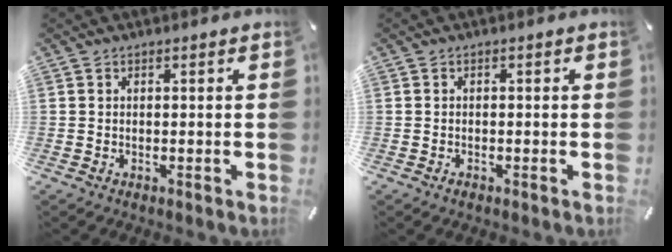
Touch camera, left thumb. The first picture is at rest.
{"total": 0.9, "force": [-0.6, 0.5, 0.5], "torque": [-0.011, 0.000, -0.012]}